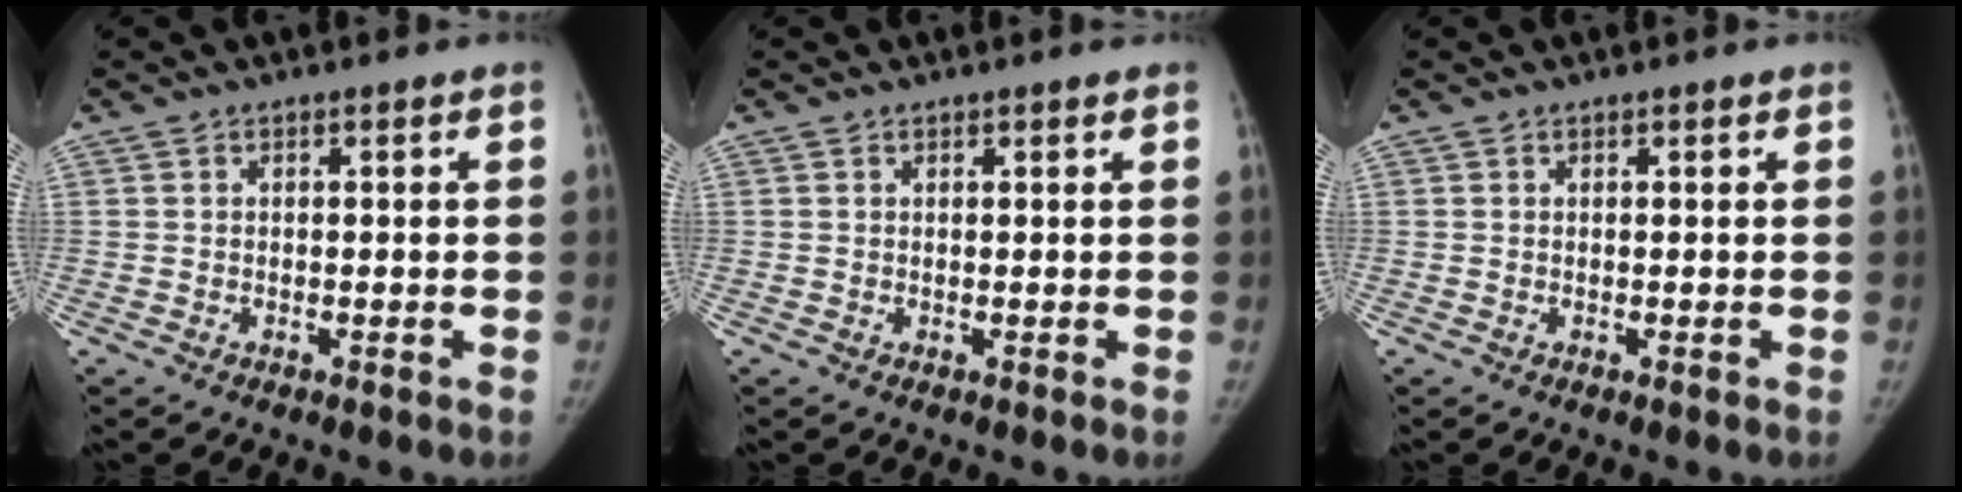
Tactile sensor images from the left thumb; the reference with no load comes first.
{"total": 0.9, "force": [0.7, 0.1, 0.5], "torque": [-0.003, 0.000, 0.011]}
{"total": 0.0}